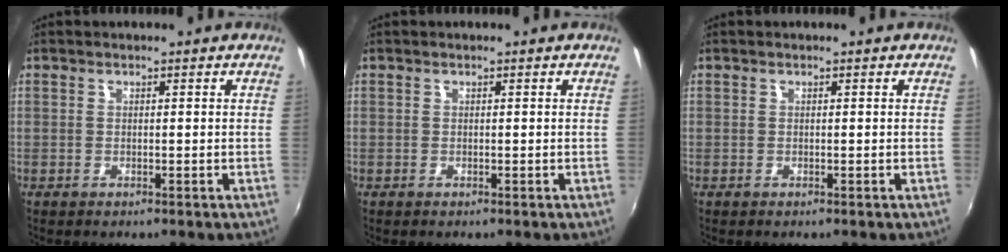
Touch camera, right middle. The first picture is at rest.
{"total": 0.0}
{"total": 0.0}